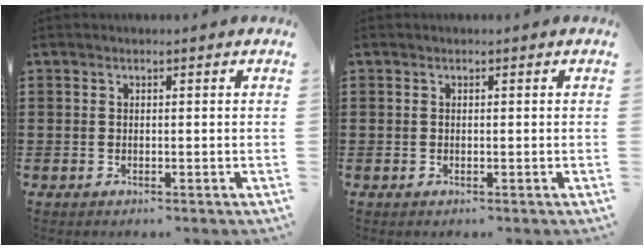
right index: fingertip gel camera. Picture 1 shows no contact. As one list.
[{"total": 0.0}]